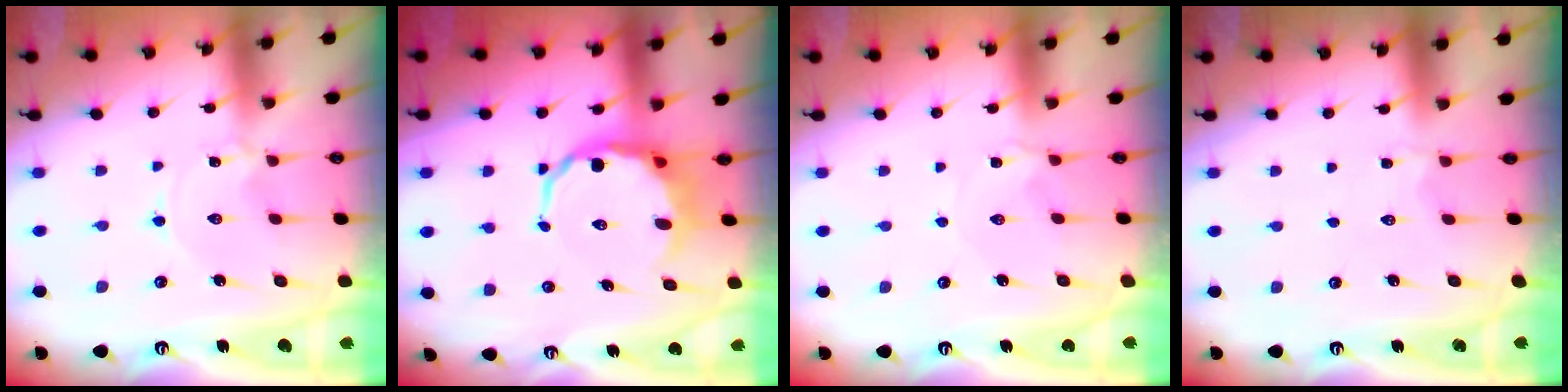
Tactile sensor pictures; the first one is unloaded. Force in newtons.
{"total": 8.2, "press": 7.8, "slide": 2.3}
{"total": 1.4, "press": 1.3, "slide": 0.3}
{"total": 2.0, "press": 1.7, "slide": 1.0}